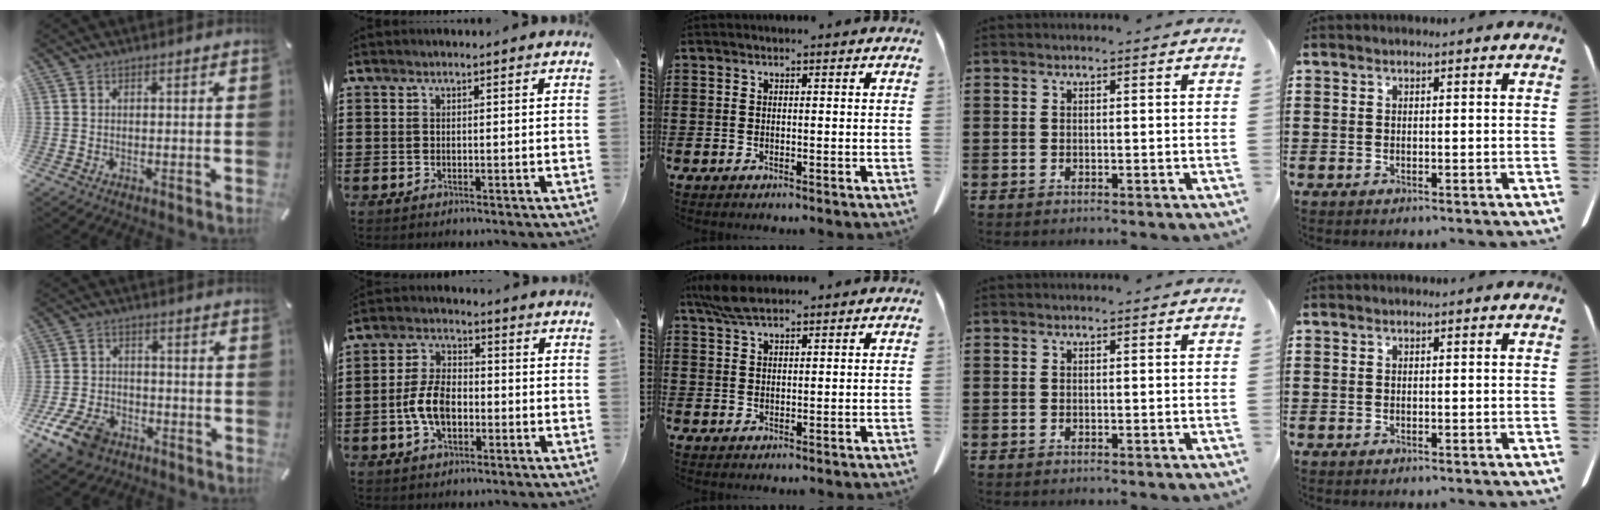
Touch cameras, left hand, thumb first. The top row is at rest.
{"thumb": {"total": 10.5, "force": [-6.2, 6.6, 5.2], "torque": [-0.102, 0.032, -0.115]}, "index": {"total": 7.1, "force": [-1.7, 4.0, 5.6], "torque": [-0.131, 0.001, -0.038]}, "middle": {"total": 4.6, "force": [3.4, 1.3, 2.7], "torque": [-0.062, -0.001, 0.065]}}